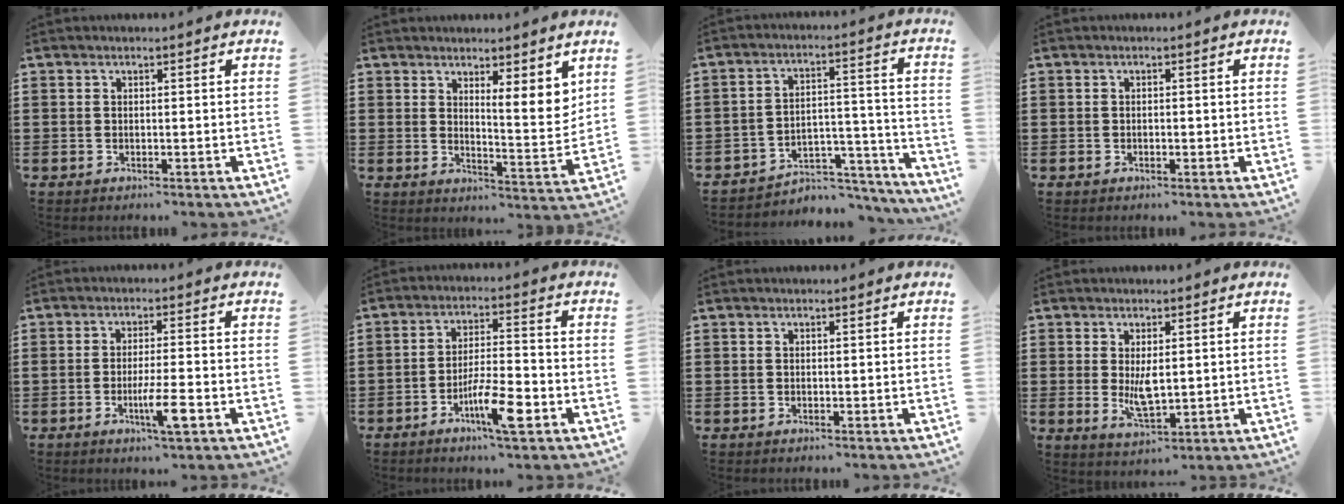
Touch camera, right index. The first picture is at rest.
{"total": 5.7, "force": [4.2, 1.3, 3.7], "torque": [-0.058, -0.023, 0.070]}
{"total": 5.3, "force": [-4.8, 1.8, 1.1], "torque": [-0.019, 0.017, -0.096]}
{"total": 0.5, "force": [-0.3, 0.3, 0.2], "torque": [-0.007, -0.002, -0.005]}
{"total": 5.6, "force": [-2.4, 0.7, 5.0], "torque": [-0.083, -0.008, -0.040]}
{"total": 7.8, "force": [-4.1, 1.7, 6.4], "torque": [-0.112, 0.002, -0.072]}
{"total": 0.0}
{"total": 4.2, "force": [0.3, 1.7, 3.8], "torque": [-0.071, -0.005, 0.003]}